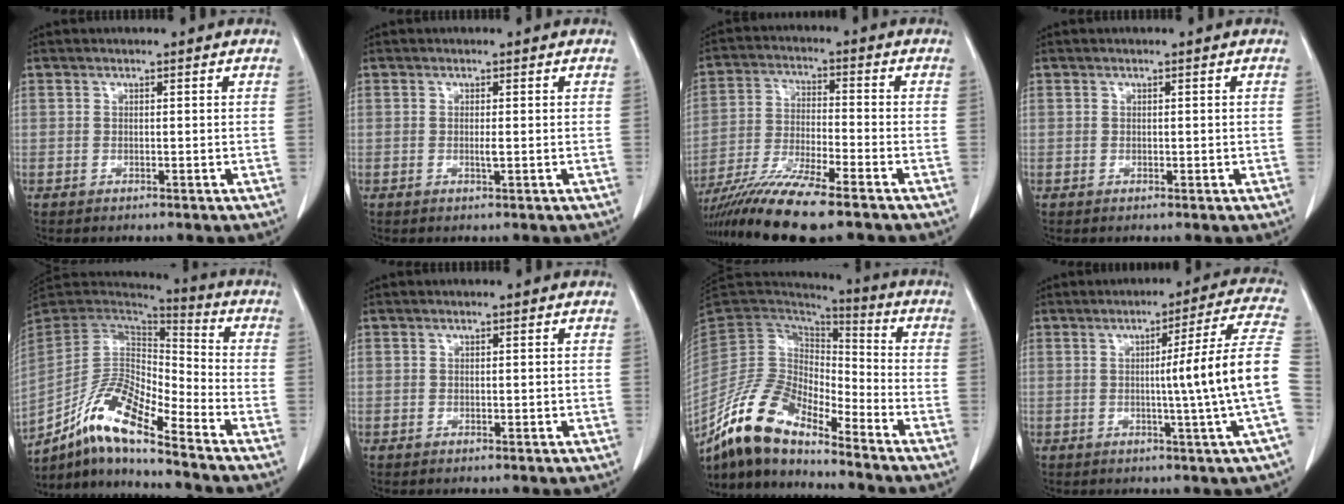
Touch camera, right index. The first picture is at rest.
{"total": 1.1, "force": [-0.1, 0.1, 1.1], "torque": [-0.020, -0.003, -0.001]}
{"total": 12.9, "force": [-10.1, 0.2, 8.0], "torque": [-0.148, -0.029, -0.176]}
{"total": 0.7, "force": [0.0, 0.5, 0.5], "torque": [-0.009, 0.000, 0.001]}
{"total": 14.1, "force": [-9.6, 2.8, 9.9], "torque": [-0.193, 0.013, -0.178]}
{"total": 0.6, "force": [0.0, 0.4, 0.4], "torque": [-0.008, 0.000, 0.001]}
{"total": 12.7, "force": [-10.6, 3.9, 5.8], "torque": [-0.119, 0.030, -0.203]}
{"total": 12.6, "force": [-1.4, -2.9, 12.2], "torque": [-0.155, -0.001, -0.019]}